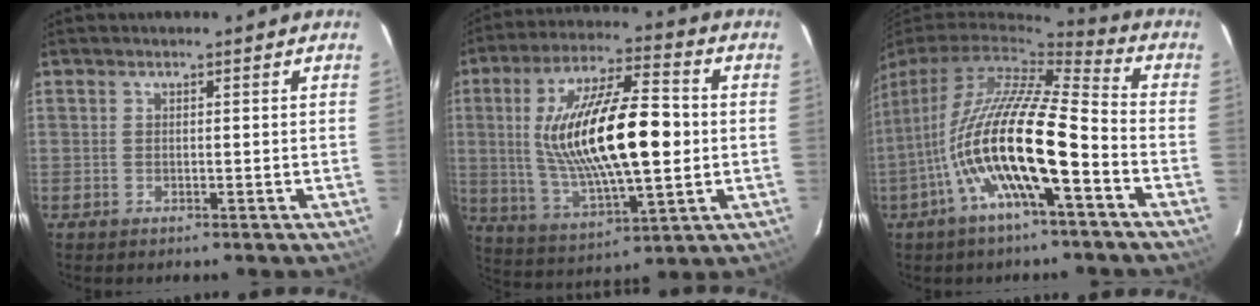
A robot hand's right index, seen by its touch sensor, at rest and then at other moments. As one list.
[{"total": 21.9, "force": [0.9, 7.0, 20.8], "torque": [-0.384, 0.007, 0.029]}, {"total": 17.3, "force": [-6.0, 3.1, 15.9], "torque": [-0.290, -0.019, -0.118]}]